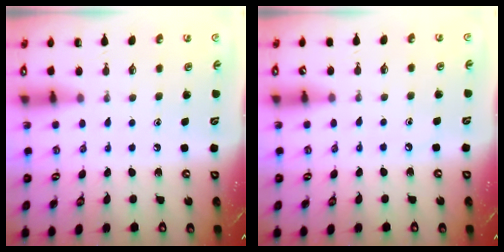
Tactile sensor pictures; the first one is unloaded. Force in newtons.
{"total": 2.5, "press": 2.4, "slide": 0.4}